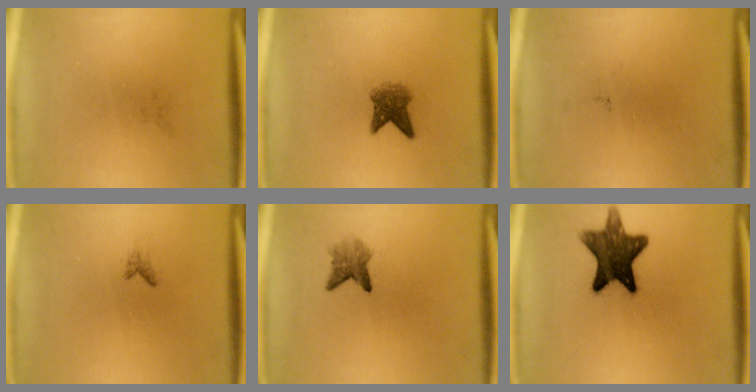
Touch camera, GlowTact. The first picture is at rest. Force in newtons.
{"total": 3.7}
{"total": 0.0}
{"total": 0.6}
{"total": 2.6}
{"total": 11.9}